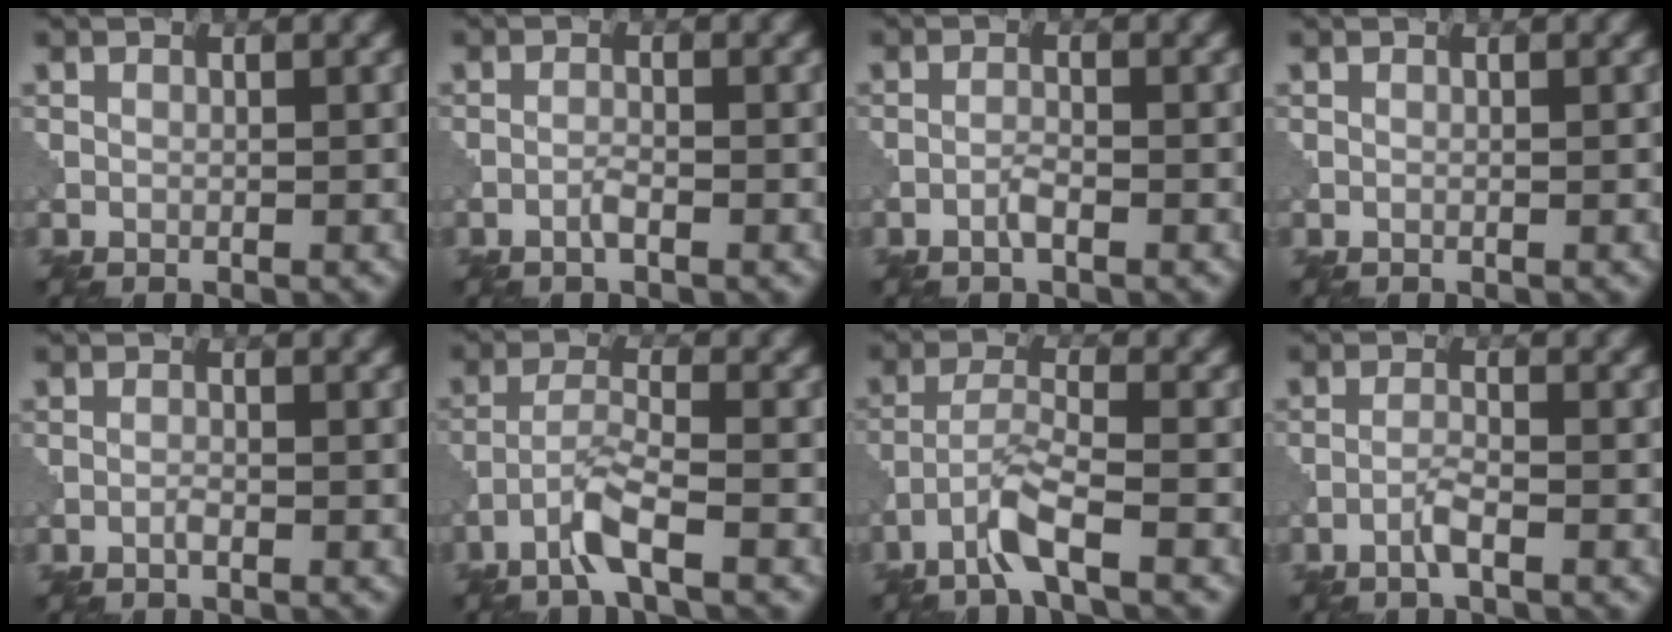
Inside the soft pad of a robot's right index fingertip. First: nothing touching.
{"total": 1.0, "force": [-0.6, 0.1, 0.8], "torque": [-0.016, 0.002, -0.014]}
{"total": 1.2, "force": [-0.7, 0.2, 0.9], "torque": [-0.019, 0.003, -0.017]}
{"total": 0.0}
{"total": 0.7, "force": [-0.4, 0.1, 0.5], "torque": [-0.011, 0.001, -0.010]}
{"total": 3.4, "force": [-2.2, 0.2, 2.6], "torque": [-0.053, 0.008, -0.053]}
{"total": 3.6, "force": [-2.4, 0.3, 2.7], "torque": [-0.056, 0.009, -0.058]}
{"total": 1.7, "force": [-1.0, 0.2, 1.3], "torque": [-0.026, 0.006, -0.024]}